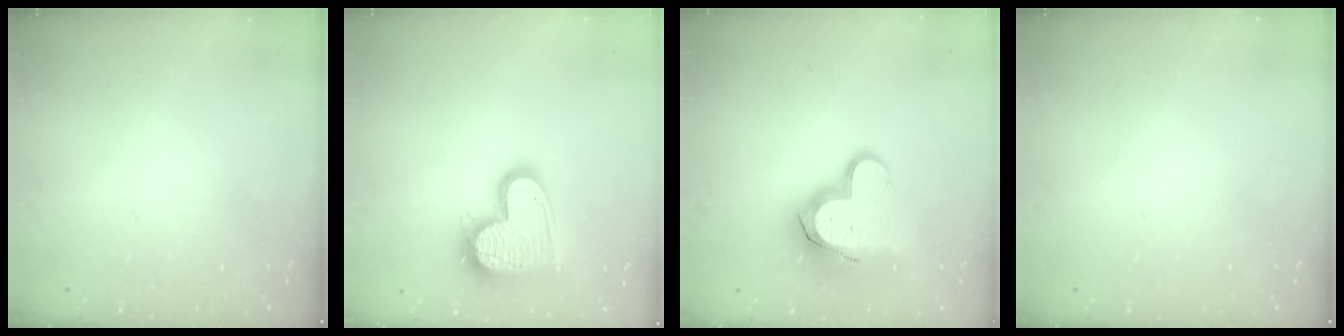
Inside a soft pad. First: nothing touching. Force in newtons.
{"total": 18.9, "press": 18.9, "slide": 1.5}
{"total": 14.1, "press": 14.0, "slide": 1.2}
{"total": 0.0}